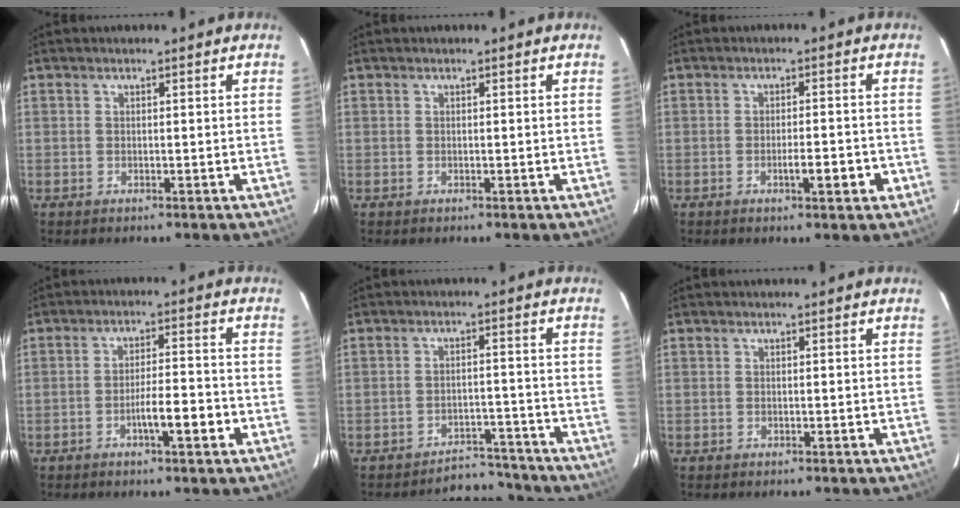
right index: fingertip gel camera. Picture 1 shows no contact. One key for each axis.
{"total": 0.0}
{"total": 4.4, "fx": -1.8, "fy": 1.0, "fz": 3.9, "tx": -0.062, "ty": 0.002, "tz": -0.022}
{"total": 6.2, "fx": -2.6, "fy": 1.0, "fz": 5.6, "tx": -0.094, "ty": 0.007, "tz": -0.040}
{"total": 6.0, "fx": -5.8, "fy": 1.6, "fz": -0.5, "tx": 0.013, "ty": 0.020, "tz": -0.085}
{"total": 0.0}